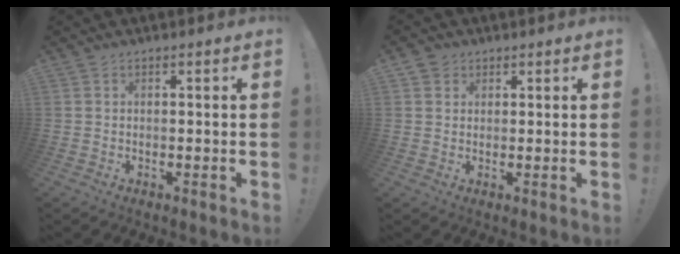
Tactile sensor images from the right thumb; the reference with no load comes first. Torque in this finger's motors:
{"motor_torque": [0.00, 0.00, 0.11, -0.03, 0.00]}